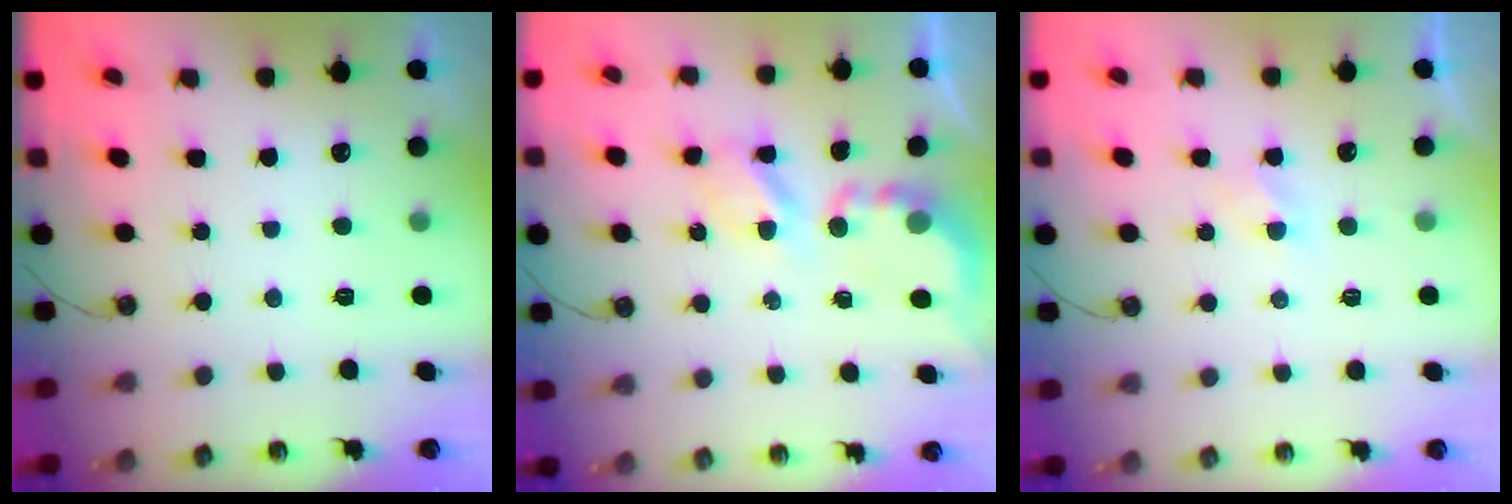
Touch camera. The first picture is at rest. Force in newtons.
{"total": 4.9, "press": 4.9, "slide": 0.4}
{"total": 2.8, "press": 2.7, "slide": 0.6}